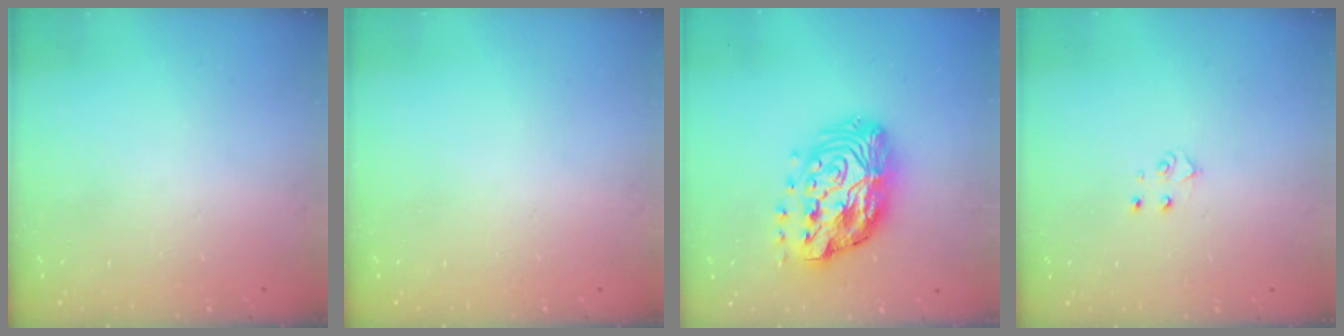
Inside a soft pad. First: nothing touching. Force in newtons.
{"total": 0.0}
{"total": 18.2, "press": 18.1, "slide": 1.3}
{"total": 3.9, "press": 3.9, "slide": 0.3}